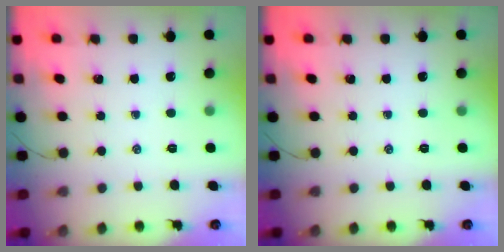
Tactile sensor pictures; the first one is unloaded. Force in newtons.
{"total": 0.0}